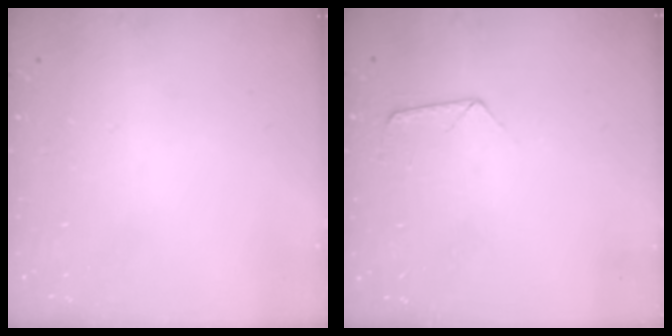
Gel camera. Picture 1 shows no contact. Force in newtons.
{"total": 8.9, "press": 8.8, "slide": 0.5}